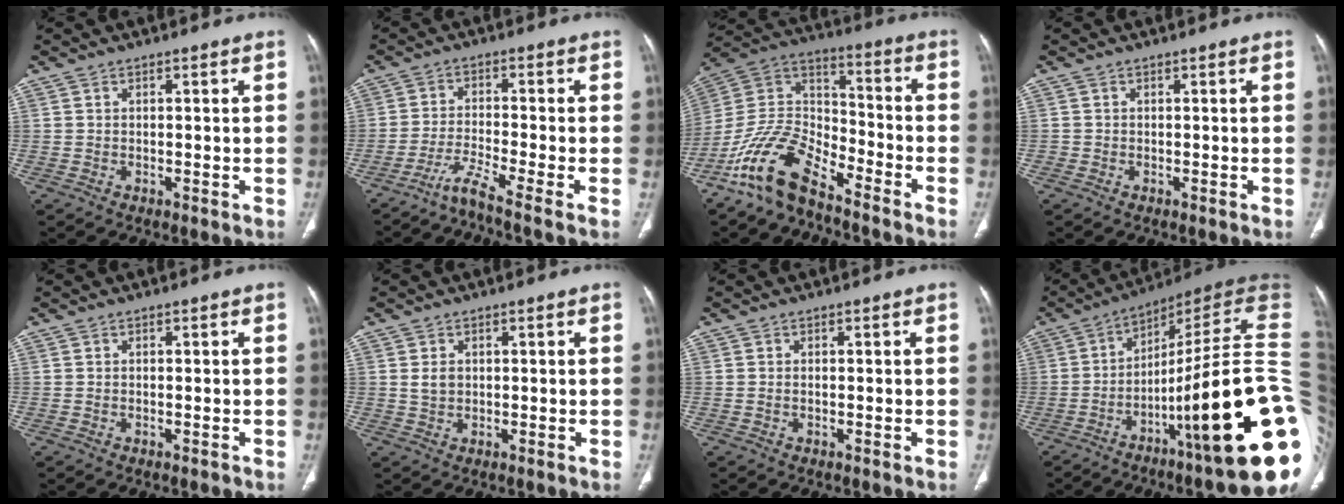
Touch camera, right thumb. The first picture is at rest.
{"total": 5.2, "force": [-4.0, -1.6, 2.9], "torque": [-0.080, 0.005, -0.085]}
{"total": 14.1, "force": [-10.6, 5.6, 7.4], "torque": [-0.134, 0.080, -0.210]}
{"total": 0.0}
{"total": 0.0}
{"total": 2.1, "force": [0.5, 1.7, 1.2], "torque": [-0.018, 0.001, 0.014]}
{"total": 0.0}
{"total": 32.4, "force": [-6.1, 5.6, 31.3], "torque": [-0.378, 0.026, -0.095]}